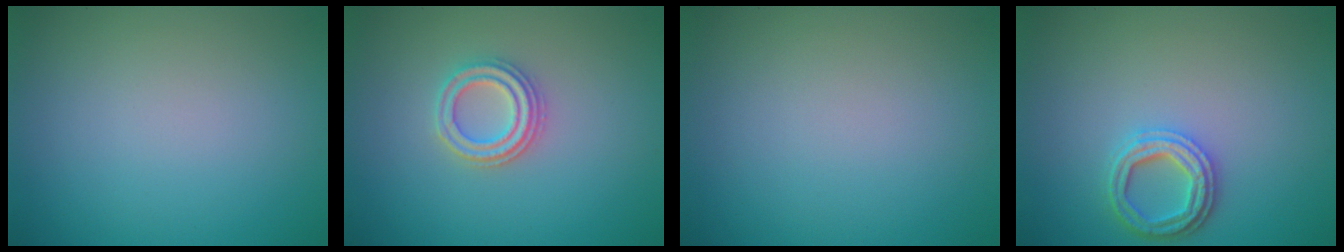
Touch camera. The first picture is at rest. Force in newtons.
{"total": 2.7, "press": 2.6, "slide": 1.0}
{"total": 0.0}
{"total": 3.1, "press": 2.8, "slide": 1.3}